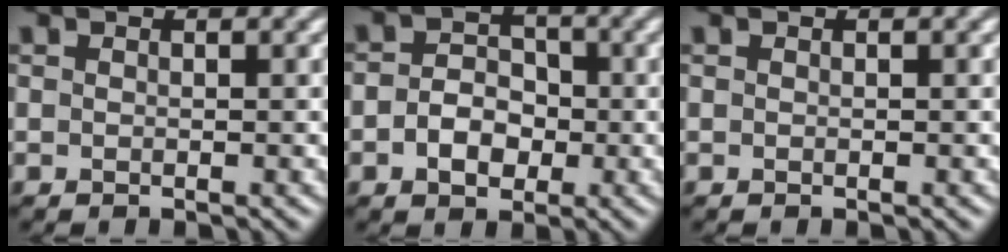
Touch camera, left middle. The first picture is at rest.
{"total": 3.7, "force": [-0.8, 2.8, 2.3], "torque": [-0.038, 0.001, -0.017]}
{"total": 0.0}